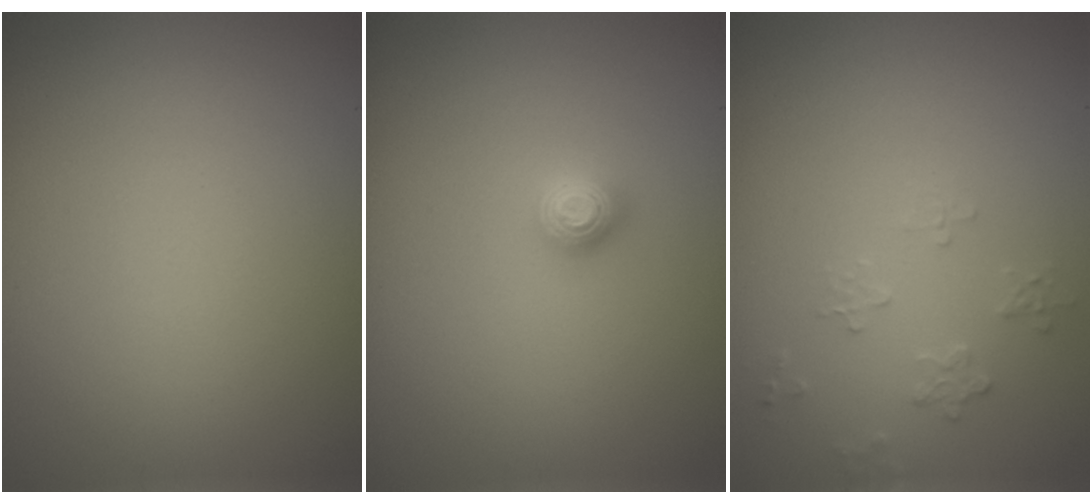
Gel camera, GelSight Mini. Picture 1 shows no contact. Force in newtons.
{"total": 1.2, "press": 1.2, "slide": 0.2}
{"total": 1.2, "press": 0.8, "slide": 0.9}